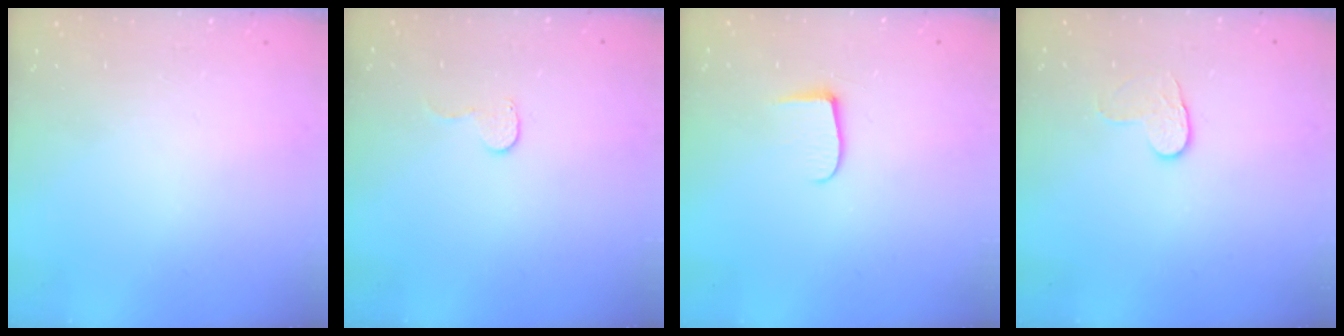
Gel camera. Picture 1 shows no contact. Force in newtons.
{"total": 4.6, "press": 4.6, "slide": 0.4}
{"total": 7.4, "press": 7.4, "slide": 0.6}
{"total": 4.3, "press": 4.3, "slide": 0.4}